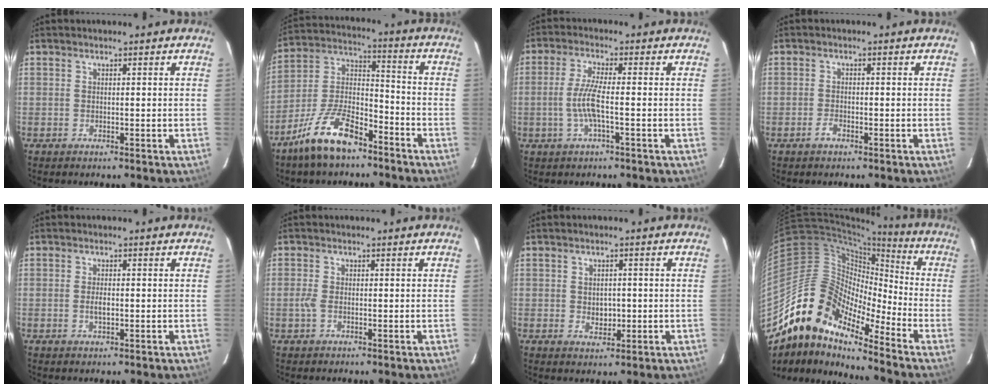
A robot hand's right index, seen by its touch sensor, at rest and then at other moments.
{"total": 14.3, "force": [-9.6, 5.6, 9.0], "torque": [-0.188, 0.013, -0.178]}
{"total": 5.9, "force": [-1.5, 0.2, 5.7], "torque": [-0.117, -0.003, -0.028]}
{"total": 1.8, "force": [-1.2, 0.9, 0.9], "torque": [-0.020, 0.001, -0.024]}
{"total": 2.0, "force": [-0.3, 0.8, 1.8], "torque": [-0.033, -0.001, -0.005]}
{"total": 2.0, "force": [-0.5, 1.1, 1.6], "torque": [-0.037, 0.000, -0.010]}
{"total": 3.4, "force": [-0.3, 2.6, 2.1], "torque": [-0.032, 0.001, 0.000]}
{"total": 15.9, "force": [-12.5, 5.4, 8.2], "torque": [-0.128, 0.005, -0.257]}